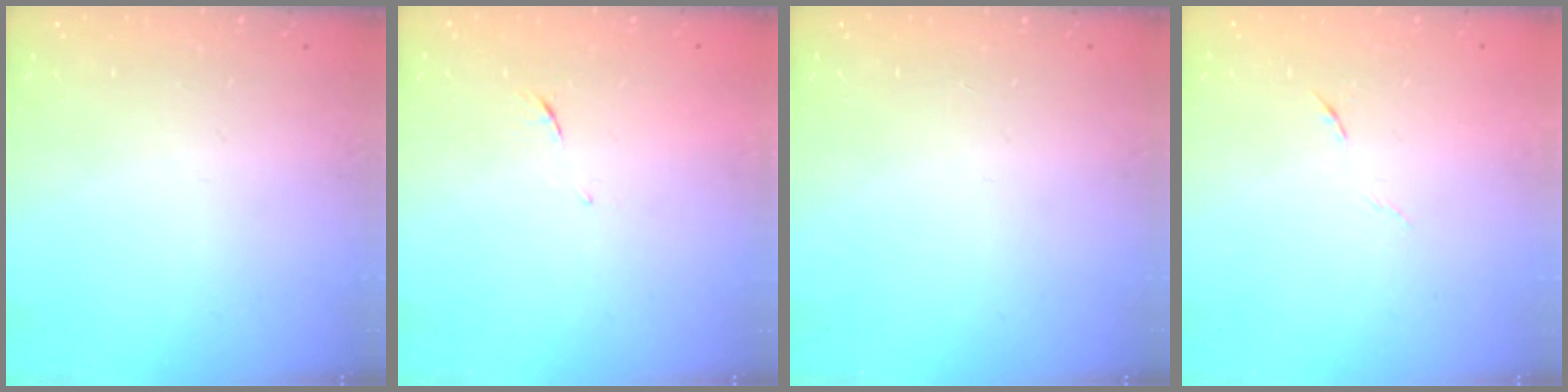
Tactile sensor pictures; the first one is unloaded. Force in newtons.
{"total": 5.1, "press": 5.1, "slide": 0.4}
{"total": 0.0}
{"total": 4.4, "press": 4.2, "slide": 1.3}